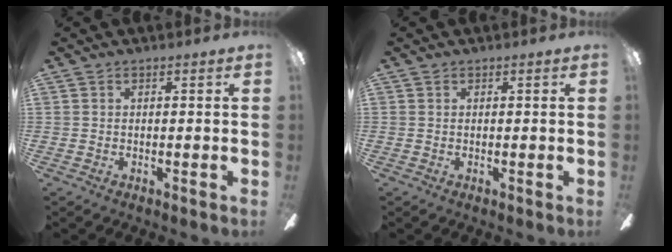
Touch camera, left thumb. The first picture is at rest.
{"total": 0.0}